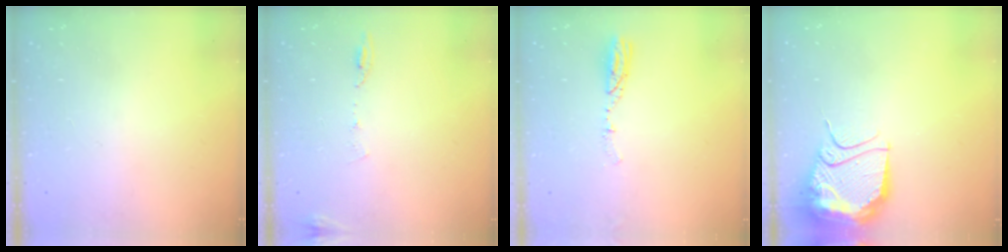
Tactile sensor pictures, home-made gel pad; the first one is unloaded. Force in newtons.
{"total": 6.4, "press": 6.2, "slide": 1.6}
{"total": 4.5, "press": 4.3, "slide": 1.0}
{"total": 14.2, "press": 14.2, "slide": 1.4}